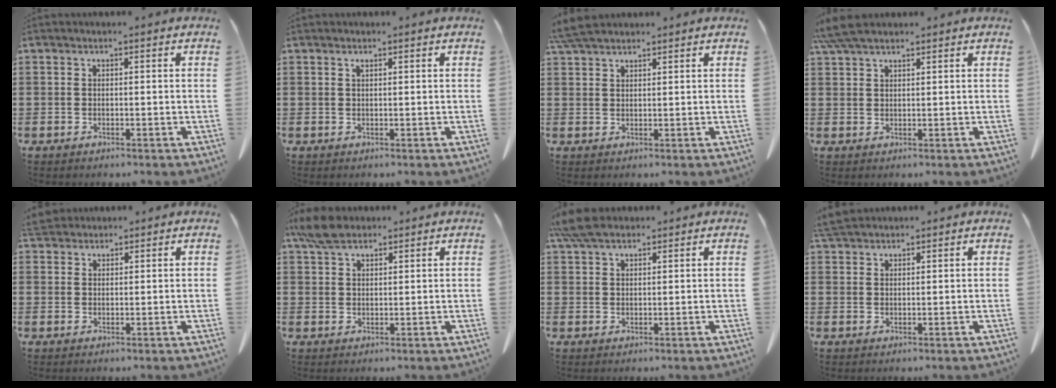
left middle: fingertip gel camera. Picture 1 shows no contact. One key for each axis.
{"total": 0.7, "fx": 0.5, "fy": 0.1, "fz": 0.5, "tx": -0.012, "ty": -0.001, "tz": 0.011}
{"total": 4.4, "fx": 3.8, "fy": 0.9, "fz": 1.9, "tx": -0.048, "ty": -0.004, "tz": 0.075}
{"total": 4.6, "fx": 3.7, "fy": 1.0, "fz": 2.5, "tx": -0.059, "ty": -0.001, "tz": 0.072}
{"total": 3.1, "fx": 2.9, "fy": 0.8, "fz": 0.6, "tx": -0.021, "ty": -0.003, "tz": 0.058}
{"total": 4.9, "fx": 3.8, "fy": 2.2, "fz": 2.2, "tx": -0.047, "ty": 0.000, "tz": 0.072}
{"total": 5.2, "fx": 4.2, "fy": 1.6, "fz": 2.6, "tx": -0.062, "ty": 0.000, "tz": 0.081}
{"total": 3.4, "fx": 3.1, "fy": 0.7, "fz": 1.1, "tx": -0.031, "ty": -0.002, "tz": 0.062}